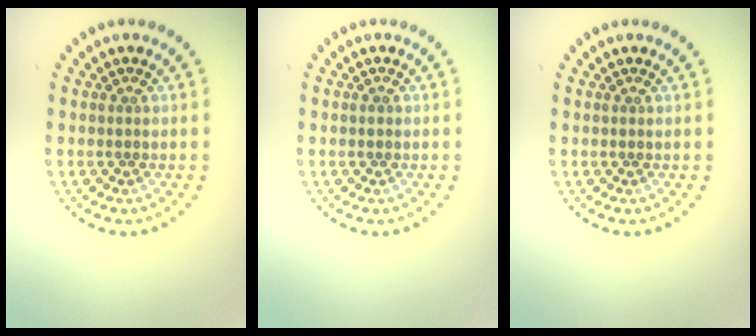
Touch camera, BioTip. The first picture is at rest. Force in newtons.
{"total": 0.6, "press": 0.6, "slide": 0.1}
{"total": 0.0}